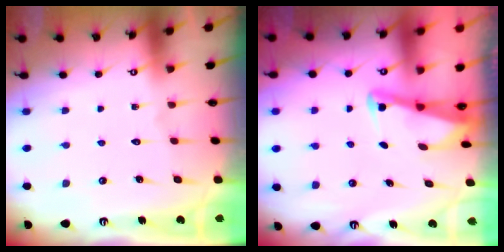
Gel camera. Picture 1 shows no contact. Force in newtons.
{"total": 2.9, "press": 2.9, "slide": 0.4}